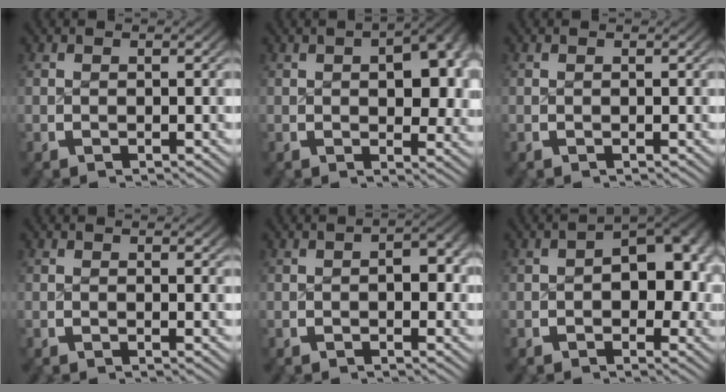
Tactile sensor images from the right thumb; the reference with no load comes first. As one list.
[{"total": 6.1, "force": [0.7, 3.3, 5.1], "torque": [-0.064, -0.013, 0.015]}, {"total": 0.0}, {"total": 0.6, "force": [0.4, 0.1, 0.3], "torque": [-0.003, -0.003, 0.006]}, {"total": 2.7, "force": [-0.1, 1.4, 2.2], "torque": [-0.033, -0.006, -0.002]}, {"total": 7.0, "force": [-0.3, 4.2, 5.5], "torque": [-0.077, -0.022, 0.004]}]